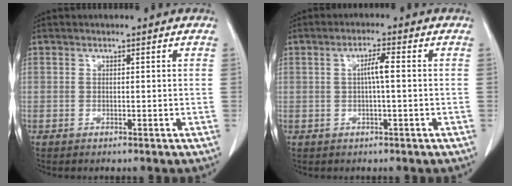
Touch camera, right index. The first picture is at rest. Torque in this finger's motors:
{"motor_torque": [0.41, -0.07, 0.26, 0.07]}